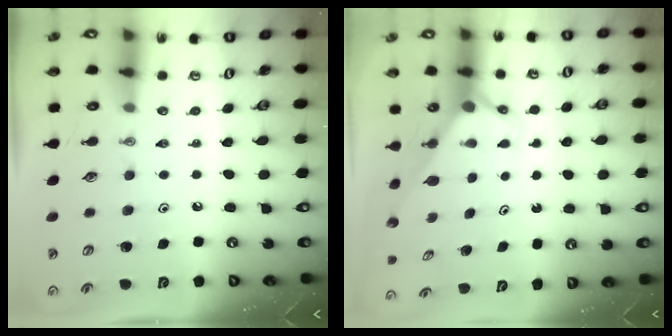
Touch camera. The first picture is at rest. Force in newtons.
{"total": 2.9, "press": 2.9, "slide": 0.0}